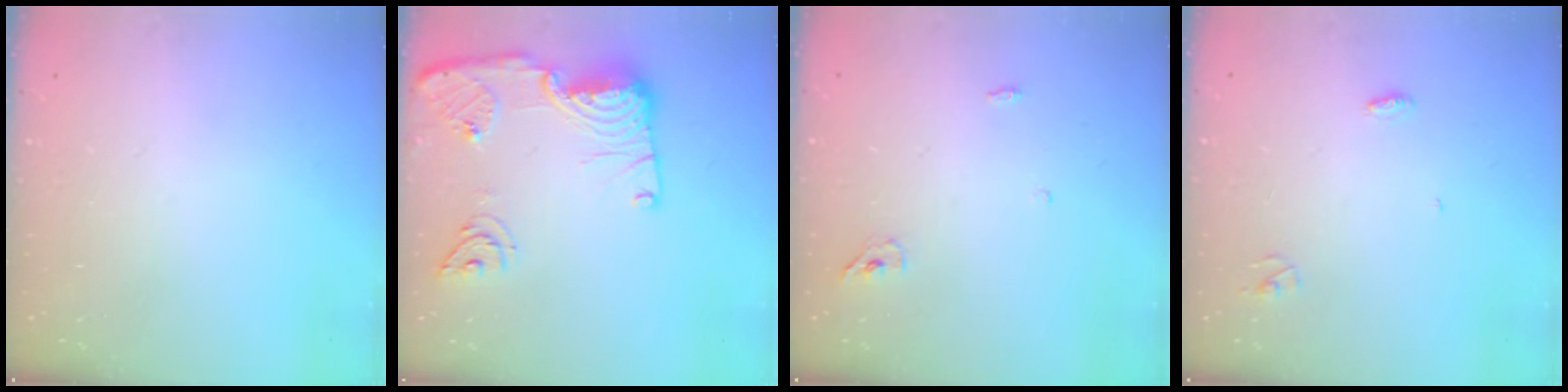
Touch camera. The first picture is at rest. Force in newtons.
{"total": 18.1, "press": 18.0, "slide": 2.0}
{"total": 3.7, "press": 3.6, "slide": 1.0}
{"total": 3.3, "press": 3.2, "slide": 0.3}